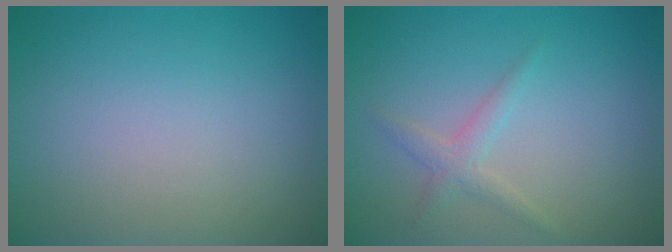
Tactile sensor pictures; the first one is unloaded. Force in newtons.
{"total": 1.6, "press": 1.6, "slide": 0.0}